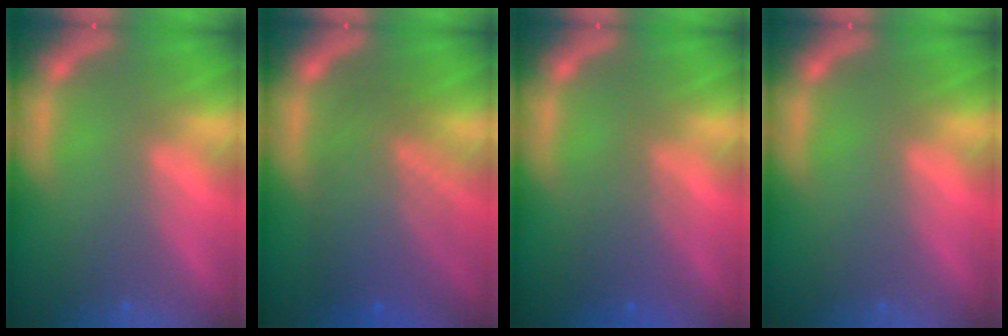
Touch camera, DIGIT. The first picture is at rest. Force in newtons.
{"total": 7.6}
{"total": 3.0}
{"total": 0.0}